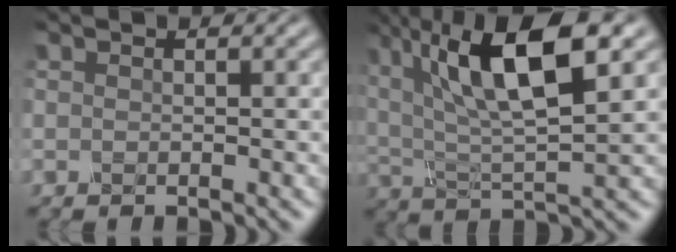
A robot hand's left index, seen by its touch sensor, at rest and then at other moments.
{"total": 10.8, "force": [4.3, 3.3, 9.4], "torque": [-0.172, 0.006, 0.072]}